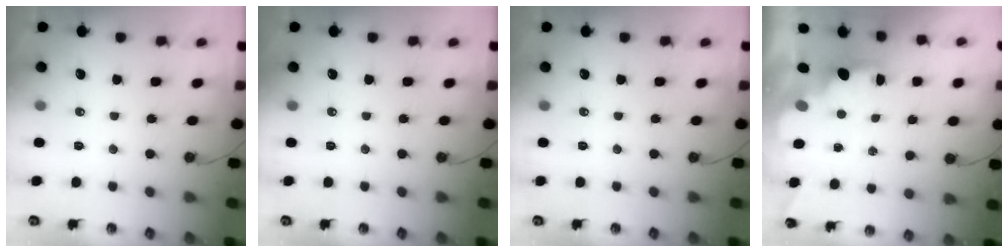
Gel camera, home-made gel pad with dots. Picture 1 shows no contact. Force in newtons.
{"total": 0.0}
{"total": 0.0}
{"total": 2.0, "press": 1.9, "slide": 0.7}